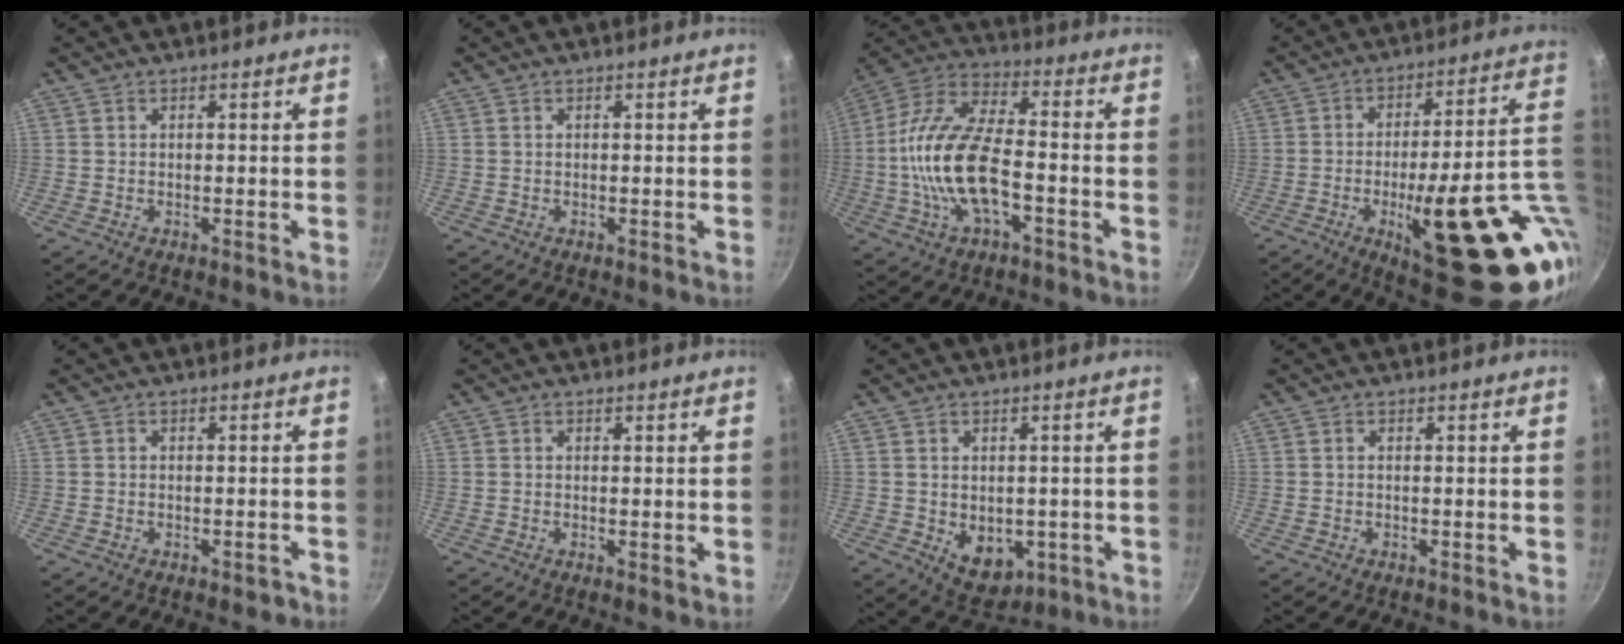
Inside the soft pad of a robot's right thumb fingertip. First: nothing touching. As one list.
[{"total": 0.0}, {"total": 17.6, "force": [-3.9, 8.1, 15.1], "torque": [-0.286, 0.036, -0.089]}, {"total": 27.6, "force": [-5.3, 8.5, 25.7], "torque": [-0.318, -0.003, -0.056]}, {"total": 1.6, "force": [-1.0, 0.9, 0.9], "torque": [-0.009, 0.012, -0.009]}, {"total": 0.7, "force": [0.1, 0.3, 0.6], "torque": [-0.011, -0.003, 0.000]}, {"total": 7.6, "force": [-1.3, 5.5, 5.1], "torque": [-0.048, -0.007, 0.000]}, {"total": 0.0}]